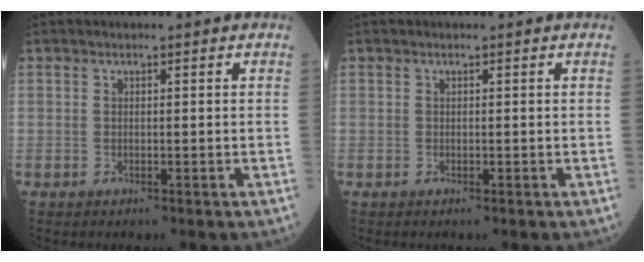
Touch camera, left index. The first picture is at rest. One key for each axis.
{"total": 0.0}